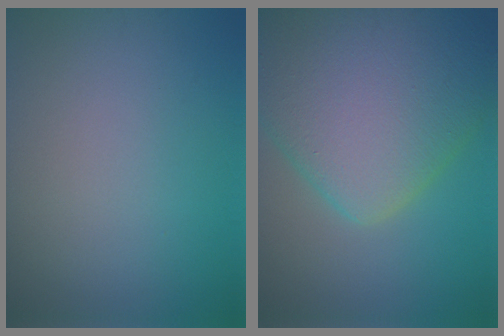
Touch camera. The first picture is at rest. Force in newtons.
{"total": 11.1, "press": 11.1, "slide": 0.5}